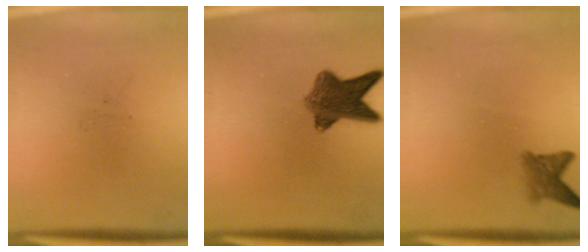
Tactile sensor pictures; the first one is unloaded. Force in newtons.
{"total": 7.6}
{"total": 2.5}